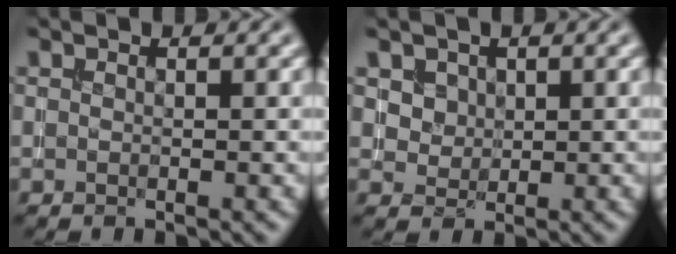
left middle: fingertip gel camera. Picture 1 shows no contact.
{"total": 3.1, "force": [1.6, 2.2, 1.4], "torque": [-0.044, -0.003, 0.046]}